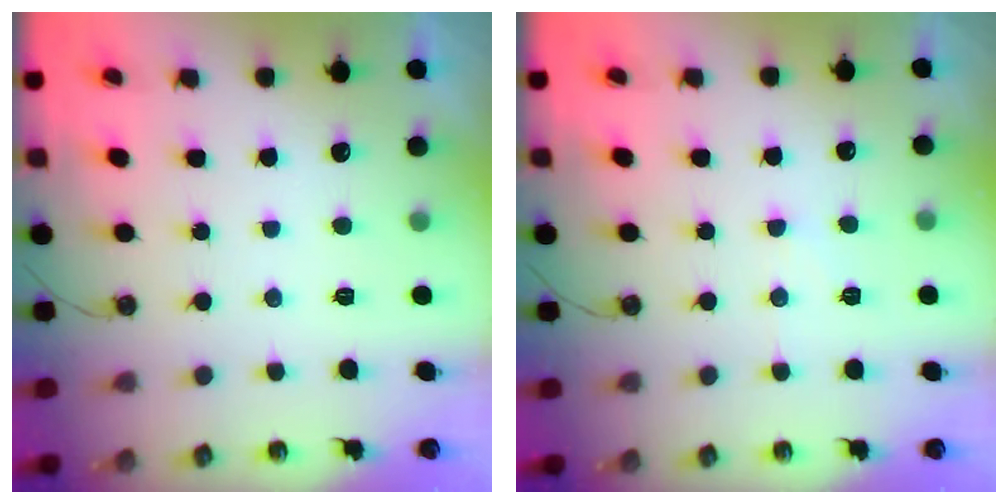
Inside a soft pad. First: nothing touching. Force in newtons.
{"total": 5.0, "press": 4.9, "slide": 0.7}